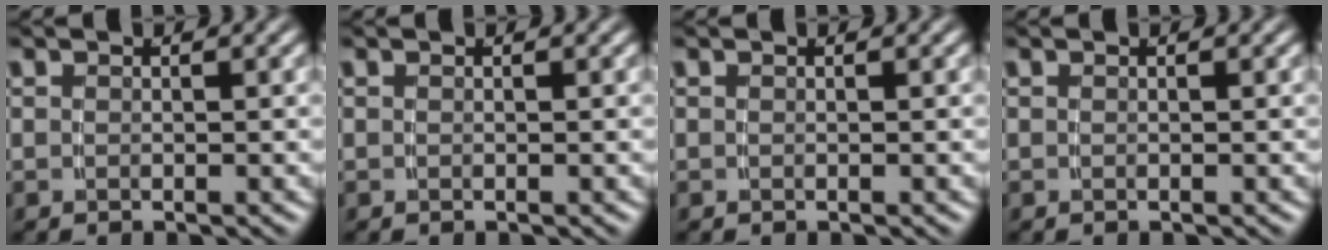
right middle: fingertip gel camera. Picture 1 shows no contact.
{"total": 0.0}
{"total": 0.0}
{"total": 0.0}